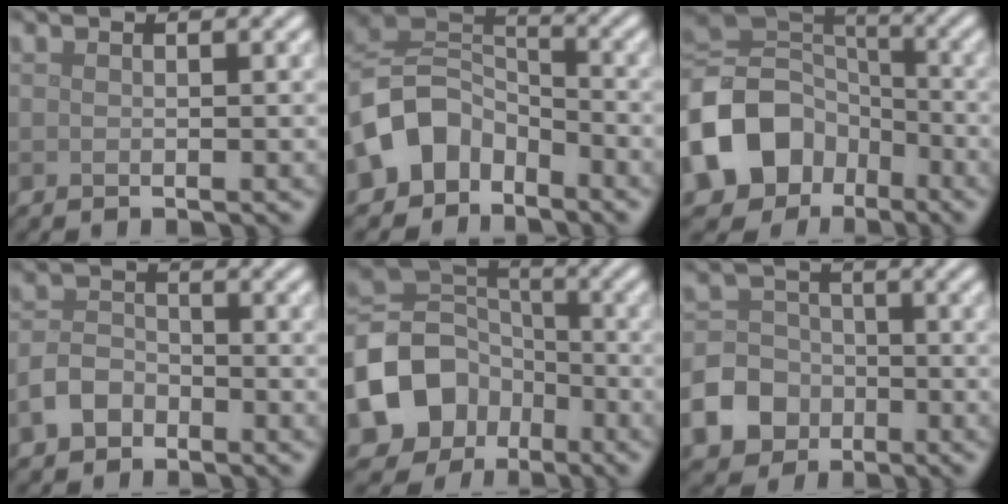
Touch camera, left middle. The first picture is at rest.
{"total": 6.2, "force": [-3.5, 4.6, 2.2], "torque": [-0.031, 0.006, -0.079]}
{"total": 12.5, "force": [-5.1, 9.9, 5.8], "torque": [-0.147, -0.017, -0.110]}
{"total": 2.9, "force": [-1.7, 2.0, 1.3], "torque": [-0.024, 0.006, -0.041]}
{"total": 8.9, "force": [-3.8, 7.2, 3.8], "torque": [-0.068, 0.002, -0.083]}
{"total": 7.4, "force": [-3.5, 6.2, 1.9], "torque": [-0.034, -0.013, -0.086]}